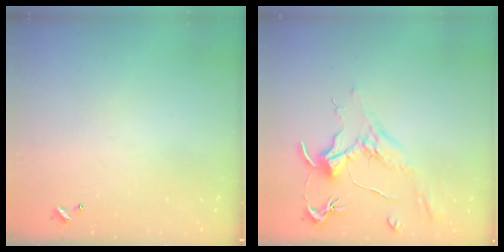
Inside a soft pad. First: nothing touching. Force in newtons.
{"total": 2.1, "press": 2.0, "slide": 0.8}